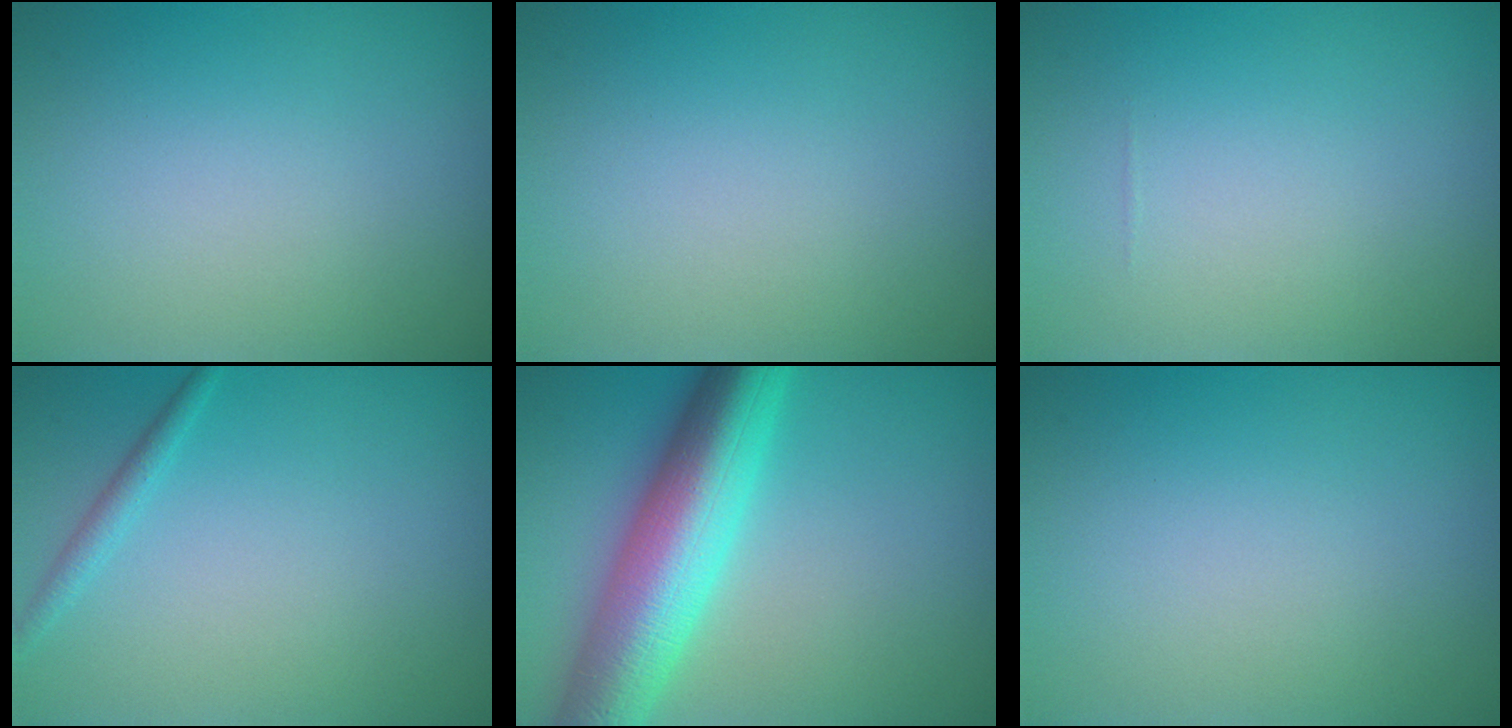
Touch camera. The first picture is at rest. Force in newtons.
{"total": 0.0}
{"total": 0.0}
{"total": 1.2, "press": 1.2, "slide": 0.0}
{"total": 10.5, "press": 10.5, "slide": 0.1}
{"total": 0.0}